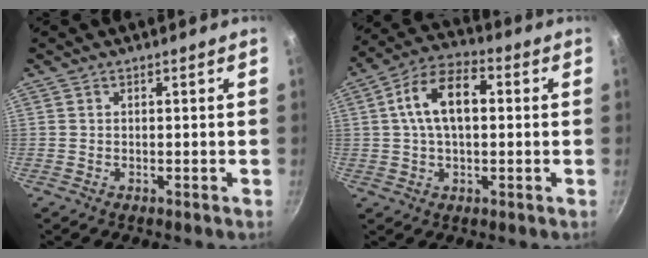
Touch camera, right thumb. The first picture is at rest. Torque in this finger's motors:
{"motor_torque": [0.82, 3.10, 1.36, 0.06, 0.10]}